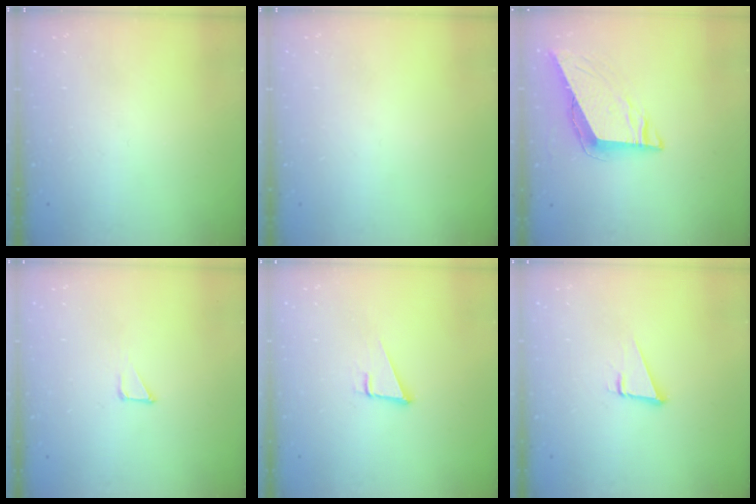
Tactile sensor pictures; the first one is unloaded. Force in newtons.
{"total": 0.0}
{"total": 8.4, "press": 8.4, "slide": 0.9}
{"total": 1.2, "press": 1.2, "slide": 0.0}
{"total": 4.4, "press": 3.8, "slide": 2.3}
{"total": 4.8, "press": 3.6, "slide": 3.1}